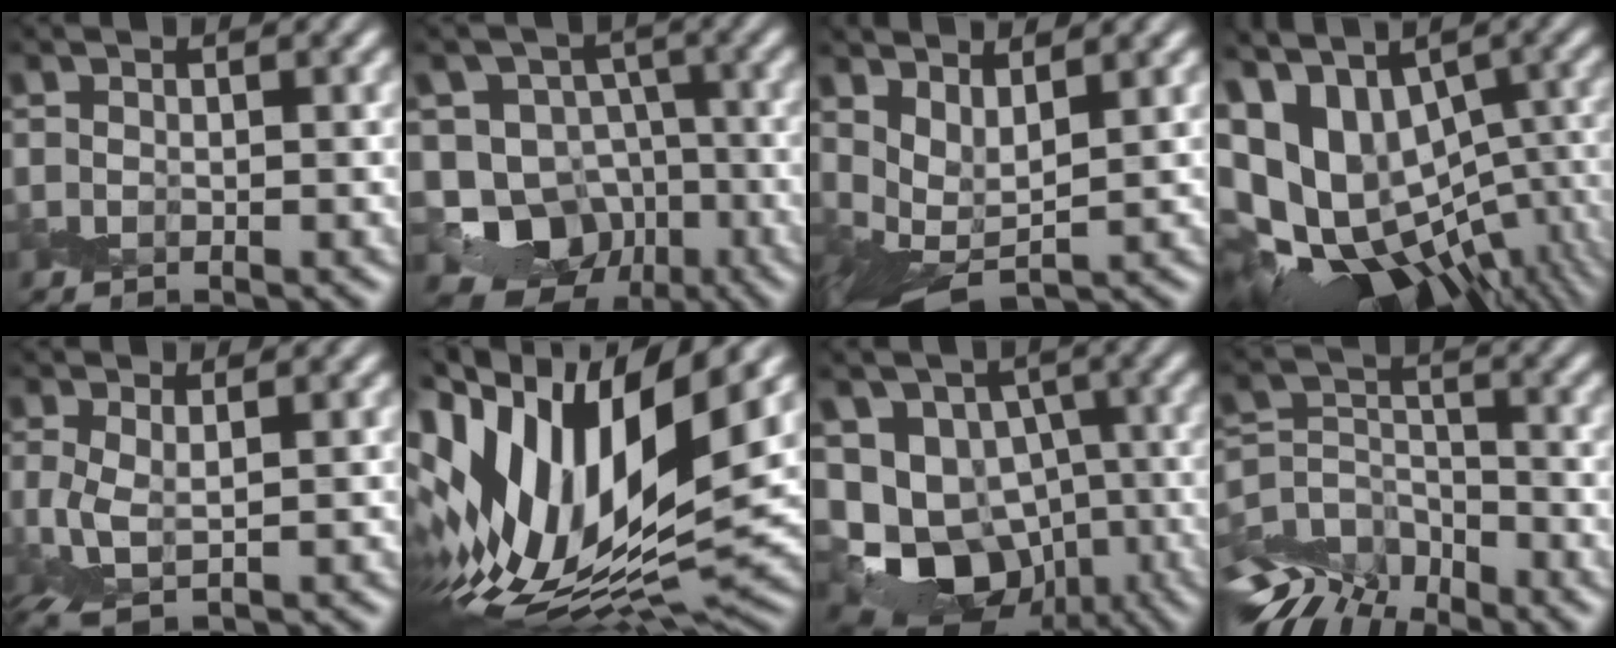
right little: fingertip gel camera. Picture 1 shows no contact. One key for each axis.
{"total": 8.0, "fx": -2.5, "fy": 6.9, "fz": 3.1, "tx": -0.044, "ty": -0.003, "tz": -0.065}
{"total": 3.6, "fx": 1.8, "fy": 1.4, "fz": 2.8, "tx": -0.058, "ty": -0.011, "tz": 0.041}
{"total": 16.1, "fx": -2.9, "fy": 10.8, "fz": 11.6, "tx": -0.197, "ty": -0.015, "tz": 0.017}
{"total": 2.6, "fx": 0.1, "fy": 1.0, "fz": 2.4, "tx": -0.072, "ty": -0.003, "tz": 0.003}
{"total": 15.3, "fx": 2.1, "fy": 6.6, "fz": 13.7, "tx": -0.271, "ty": 0.006, "tz": 0.040}
{"total": 11.3, "fx": -3.0, "fy": 9.3, "fz": 5.7, "tx": -0.084, "ty": -0.016, "tz": -0.061}
{"total": 7.0, "fx": -5.4, "fy": 3.6, "fz": 2.7, "tx": -0.050, "ty": -0.002, "tz": -0.101}